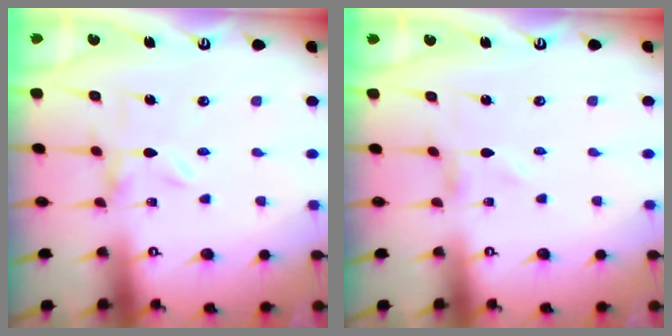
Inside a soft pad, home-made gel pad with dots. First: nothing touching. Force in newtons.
{"total": 0.0}